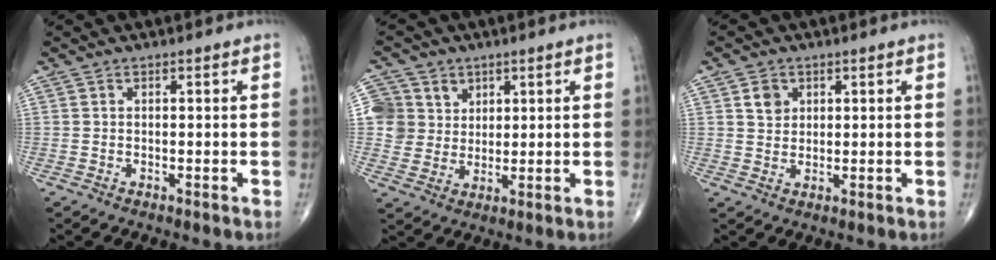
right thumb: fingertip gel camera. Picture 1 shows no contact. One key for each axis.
{"total": 7.6, "fx": 3.0, "fy": 6.9, "fz": 0.9, "tx": 0.018, "ty": -0.013, "tz": 0.059}
{"total": 3.3, "fx": 1.4, "fy": 2.7, "fz": 1.3, "tx": -0.009, "ty": -0.008, "tz": 0.025}